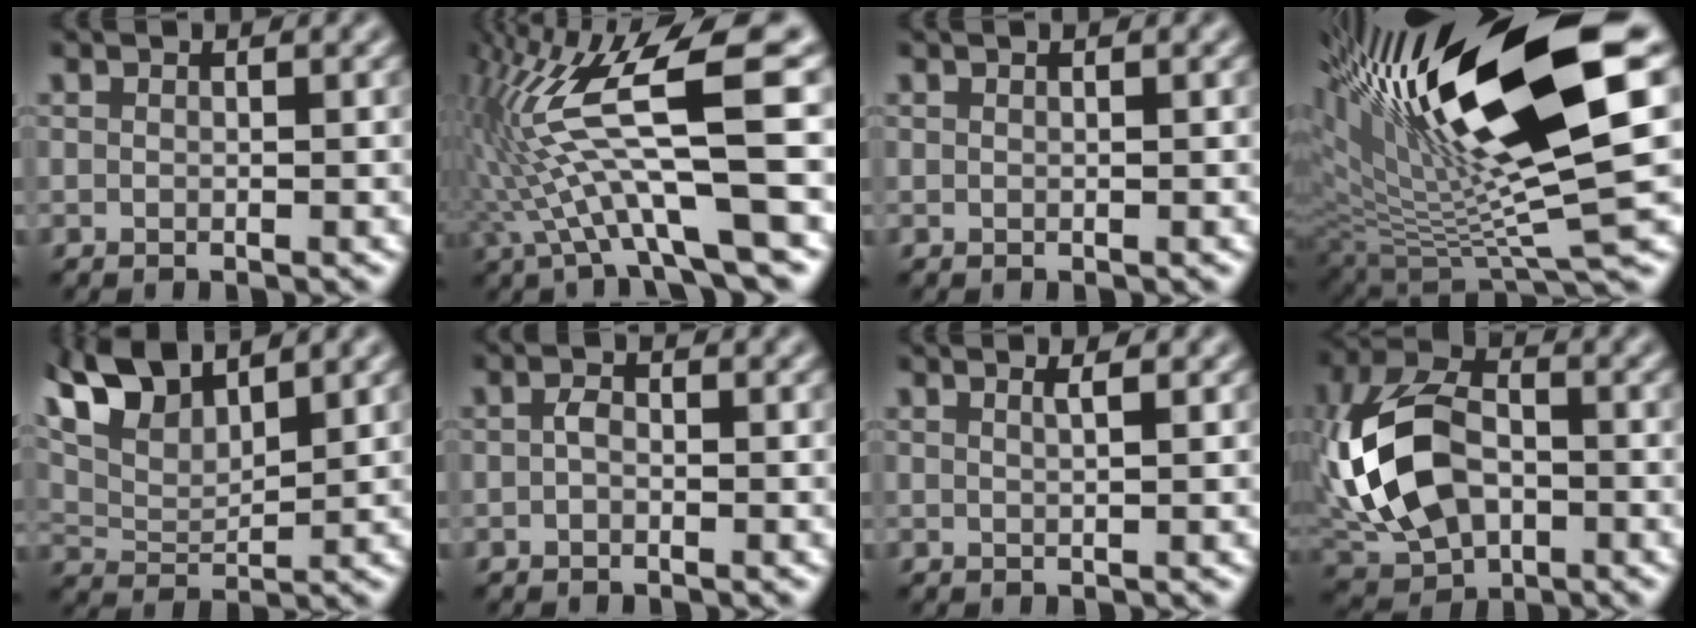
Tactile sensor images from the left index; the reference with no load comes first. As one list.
[{"total": 11.8, "force": [0.4, 2.2, 11.6], "torque": [-0.222, 0.016, 0.018]}, {"total": 0.0}, {"total": 17.2, "force": [6.0, 4.7, 15.5], "torque": [-0.271, -0.002, 0.102]}, {"total": 6.8, "force": [4.9, 2.4, 4.0], "torque": [-0.086, 0.013, 0.094]}, {"total": 1.0, "force": [-0.2, 0.6, 0.8], "torque": [-0.017, 0.002, -0.006]}, {"total": 1.3, "force": [0.7, 0.4, 1.0], "torque": [-0.007, 0.001, 0.004]}, {"total": 10.6, "force": [-1.2, 7.1, 7.8], "torque": [-0.176, 0.007, -0.036]}]